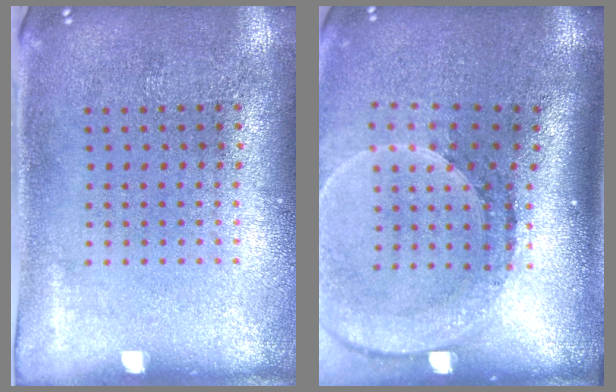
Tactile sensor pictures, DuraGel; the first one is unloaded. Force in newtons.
{"total": 2.6, "press": 1.9, "slide": 1.8}